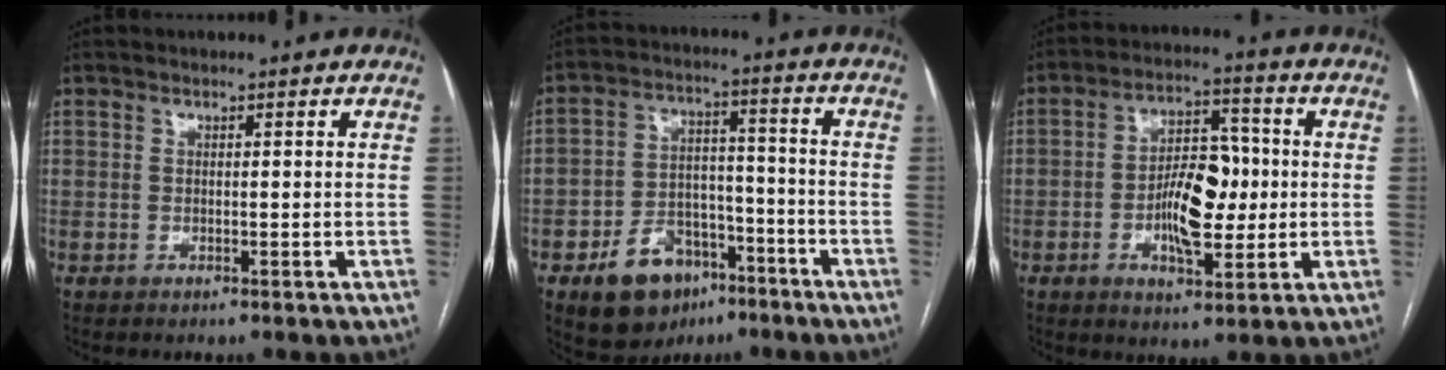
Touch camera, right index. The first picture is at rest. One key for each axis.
{"total": 11.5, "fx": -6.6, "fy": 7.5, "fz": 5.7, "tx": -0.100, "ty": 0.022, "tz": -0.100}
{"total": 10.3, "fx": -1.1, "fy": 4.4, "fz": 9.2, "tx": -0.161, "ty": 0.018, "tz": -0.014}